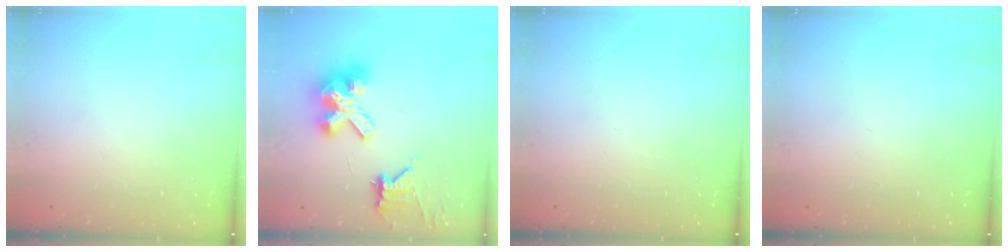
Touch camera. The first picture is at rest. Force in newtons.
{"total": 13.0, "press": 12.9, "slide": 1.6}
{"total": 0.0}
{"total": 0.0}